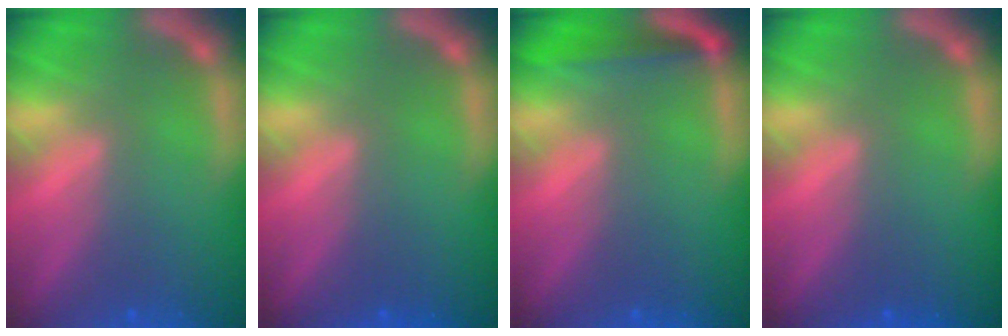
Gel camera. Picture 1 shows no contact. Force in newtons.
{"total": 0.0}
{"total": 3.0}
{"total": 0.0}